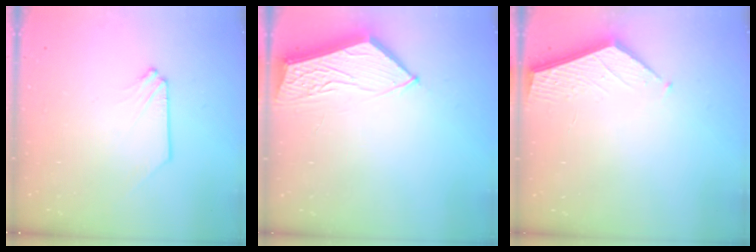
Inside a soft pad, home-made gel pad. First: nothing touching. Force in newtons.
{"total": 6.7, "press": 6.7, "slide": 0.5}
{"total": 2.2, "press": 2.2, "slide": 0.2}